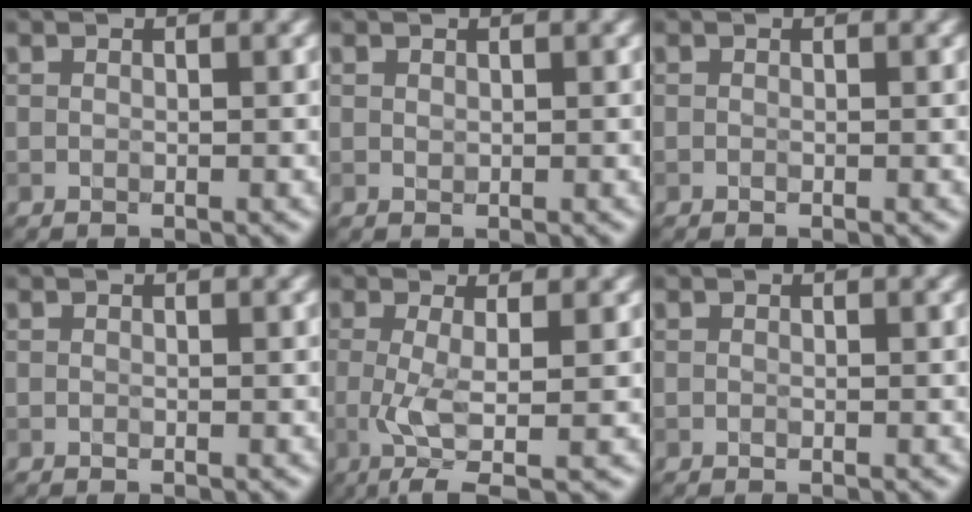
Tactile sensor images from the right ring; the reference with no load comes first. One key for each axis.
{"total": 0.0}
{"total": 0.0}
{"total": 0.0}
{"total": 3.7, "fx": -1.1, "fy": 0.5, "fz": 3.5, "tx": -0.061, "ty": -0.012, "tz": -0.025}
{"total": 0.0}